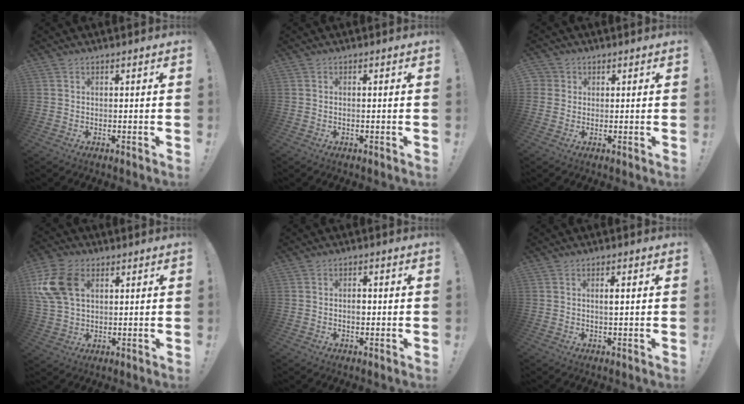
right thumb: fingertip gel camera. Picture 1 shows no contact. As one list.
[{"total": 0.6, "force": [-0.2, -0.2, 0.5], "torque": [-0.010, -0.001, -0.004]}, {"total": 2.8, "force": [0.7, 2.6, 0.5], "torque": [-0.011, 0.002, 0.012]}, {"total": 15.5, "force": [4.1, 10.4, 10.6], "torque": [-0.216, -0.001, 0.079]}, {"total": 2.2, "force": [-0.3, 1.4, 1.7], "torque": [-0.017, 0.000, -0.009]}, {"total": 2.0, "force": [0.3, 0.3, 1.9], "torque": [-0.023, -0.006, 0.001]}]